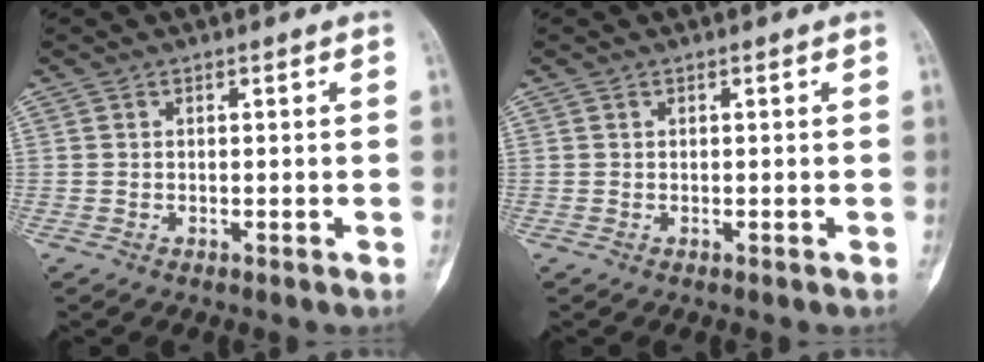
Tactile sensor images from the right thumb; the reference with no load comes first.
{"total": 0.0}